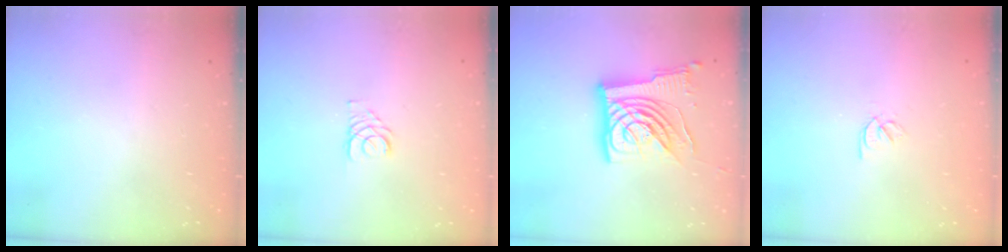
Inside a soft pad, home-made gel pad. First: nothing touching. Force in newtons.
{"total": 2.9, "press": 2.9, "slide": 0.3}
{"total": 16.6, "press": 16.4, "slide": 2.1}
{"total": 2.5, "press": 2.4, "slide": 0.7}